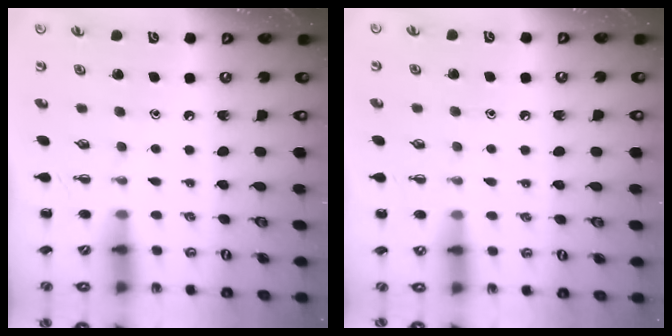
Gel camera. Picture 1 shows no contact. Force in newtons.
{"total": 5.6, "press": 5.3, "slide": 1.8}